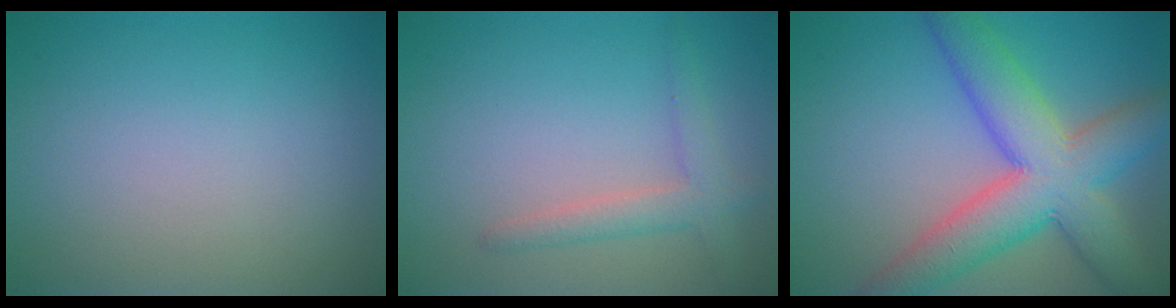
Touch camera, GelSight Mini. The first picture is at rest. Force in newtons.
{"total": 2.5, "press": 2.5, "slide": 0.1}
{"total": 9.3, "press": 9.3, "slide": 0.6}